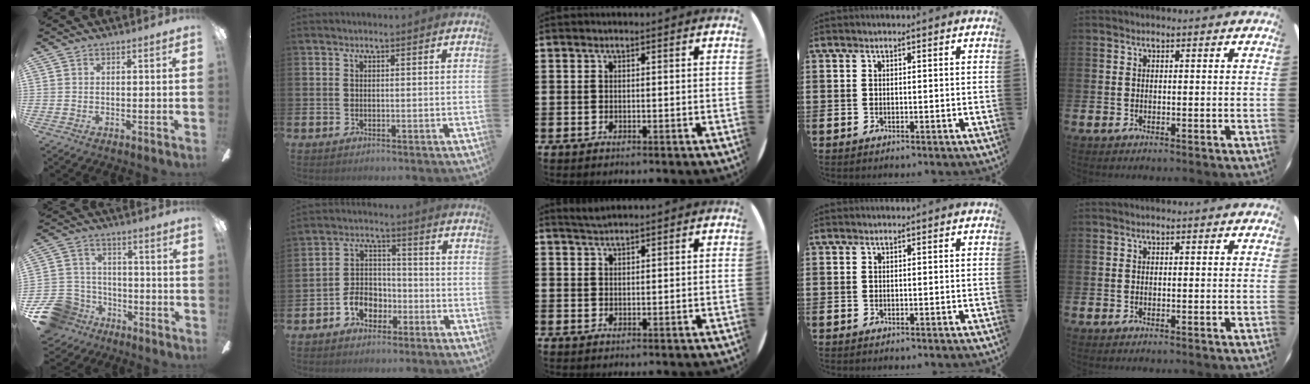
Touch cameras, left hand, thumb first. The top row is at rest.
{"thumb": {"total": 12.6, "force": [-7.4, 9.4, 4.0], "torque": [-0.106, 0.051, -0.132]}, "index": {"total": 4.8, "force": [-2.4, 3.7, 1.9], "torque": [-0.038, 0.008, -0.050]}, "middle": {"total": 1.4, "force": [1.4, -0.1, 0.3], "torque": [-0.006, 0.001, 0.026]}}